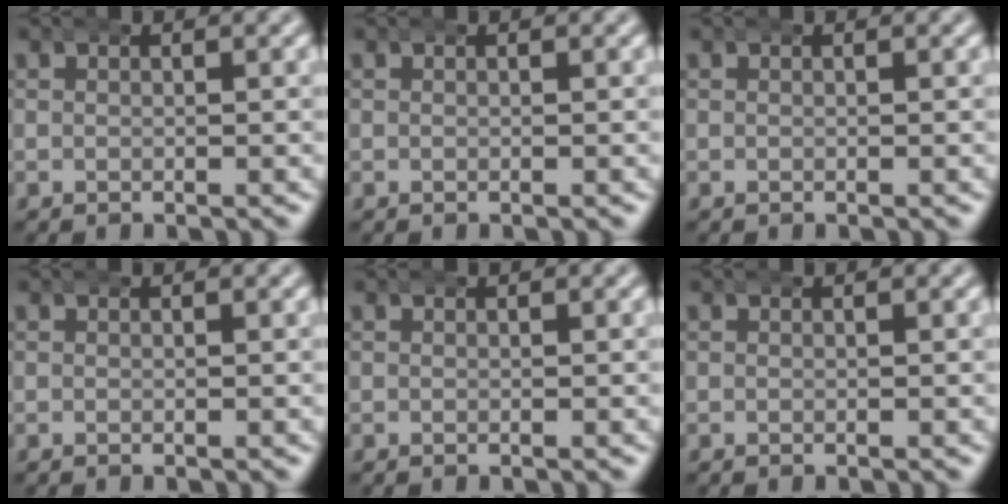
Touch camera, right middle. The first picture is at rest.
{"total": 0.0}
{"total": 0.0}
{"total": 0.0}
{"total": 0.0}
{"total": 0.0}